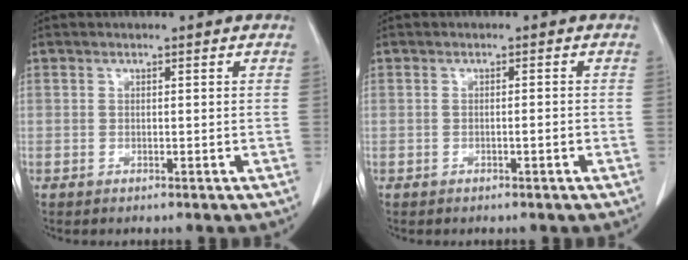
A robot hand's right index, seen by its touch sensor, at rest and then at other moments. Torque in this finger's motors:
{"motor_torque": [0.37, -0.14, 0.03, 0.02]}